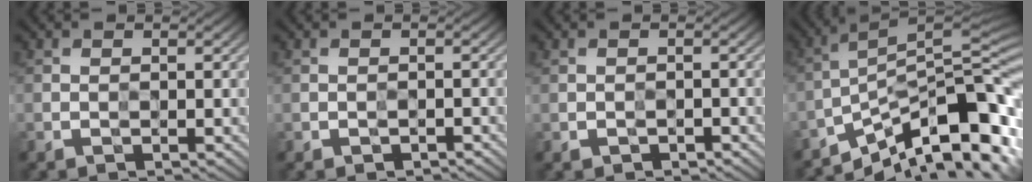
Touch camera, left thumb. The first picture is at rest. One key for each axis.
{"total": 0.8, "fx": -0.5, "fy": 0.5, "fz": 0.3, "tx": -0.002, "ty": -0.002, "tz": -0.009}
{"total": 1.1, "fx": -0.6, "fy": 0.7, "fz": 0.4, "tx": -0.005, "ty": -0.002, "tz": -0.012}
{"total": 14.2, "fx": -8.9, "fy": 3.8, "fz": 10.4, "tx": -0.174, "ty": 0.004, "tz": -0.162}